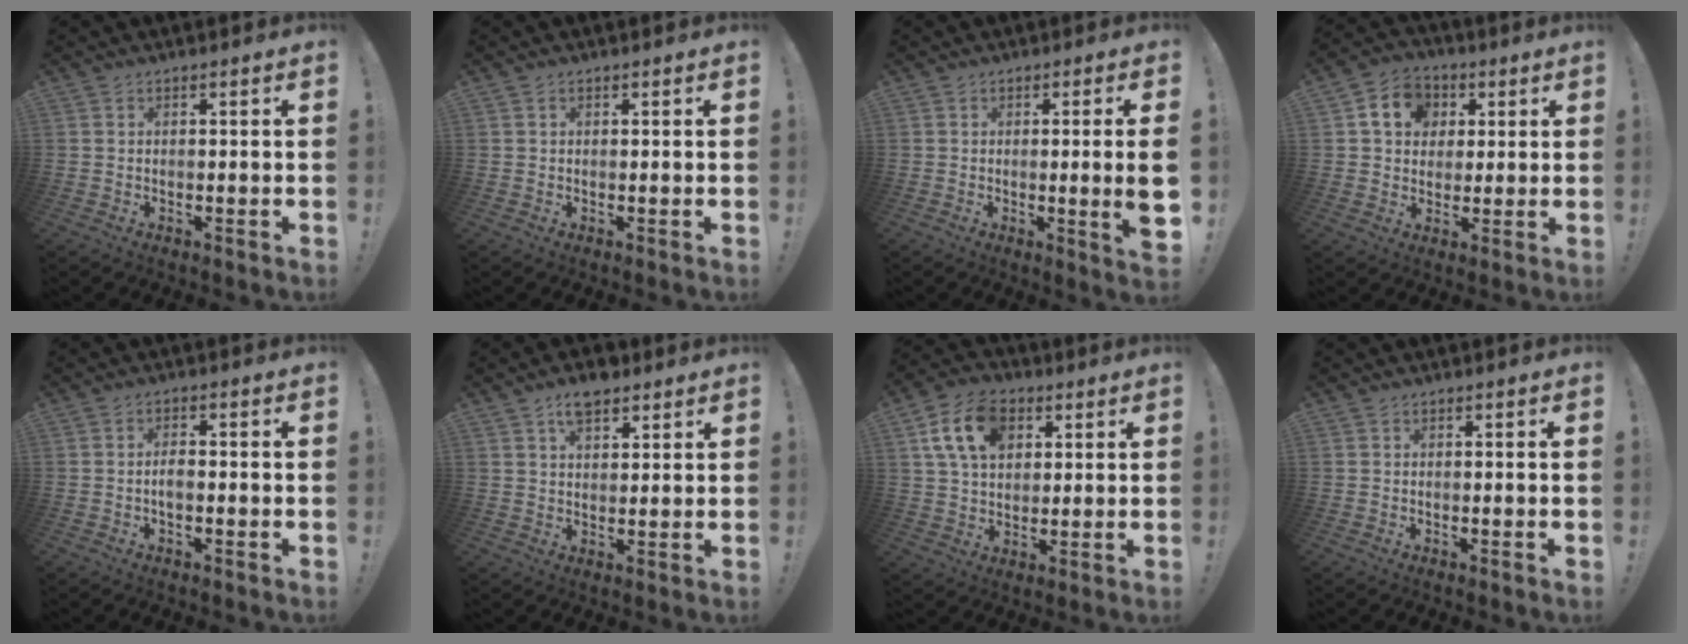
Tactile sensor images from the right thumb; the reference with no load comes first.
{"total": 0.0}
{"total": 6.8, "force": [-0.5, -0.3, 6.8], "torque": [-0.094, -0.011, -0.010]}
{"total": 10.5, "force": [2.9, 9.0, 4.5], "torque": [-0.066, 0.004, 0.060]}
{"total": 2.8, "force": [-0.9, 1.4, 2.3], "torque": [-0.049, 0.001, -0.019]}
{"total": 6.9, "force": [4.5, 3.7, 3.7], "torque": [-0.051, -0.015, 0.081]}
{"total": 14.5, "force": [5.6, 10.0, 8.8], "torque": [-0.148, -0.006, 0.109]}
{"total": 0.9, "force": [-0.2, -0.4, 0.8], "torque": [-0.014, -0.002, -0.004]}